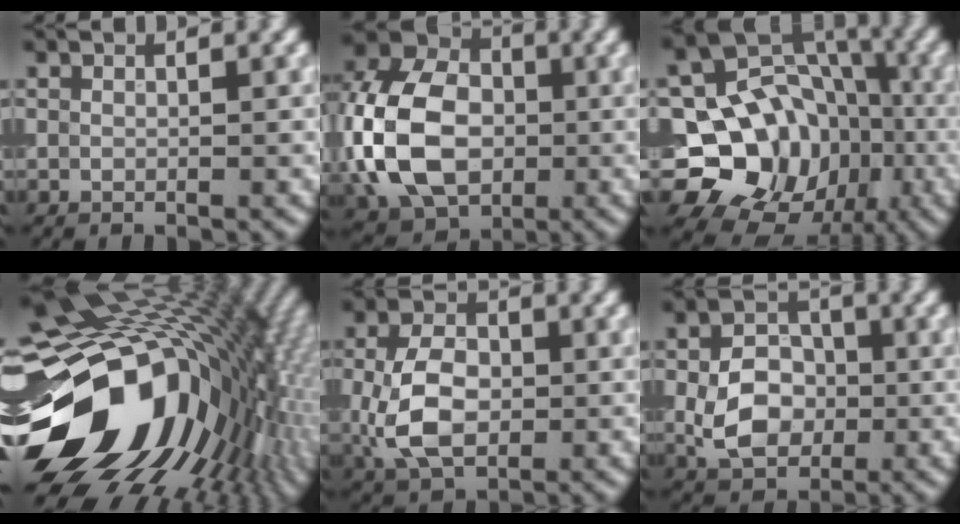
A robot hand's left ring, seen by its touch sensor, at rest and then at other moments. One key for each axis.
{"total": 12.7, "fx": -1.2, "fy": 9.2, "fz": 8.7, "tx": -0.203, "ty": 0.005, "tz": -0.034}
{"total": 14.6, "fx": -4.3, "fy": 12.7, "fz": 5.8, "tx": -0.092, "ty": -0.012, "tz": -0.100}
{"total": 19.5, "fx": -1.5, "fy": 13.7, "fz": 13.7, "tx": -0.234, "ty": -0.026, "tz": -0.015}
{"total": 6.4, "fx": -0.4, "fy": 4.3, "fz": 4.8, "tx": -0.106, "ty": -0.003, "tz": -0.010}
{"total": 5.8, "fx": -1.0, "fy": 4.3, "fz": 3.8, "tx": -0.073, "ty": 0.000, "tz": -0.021}